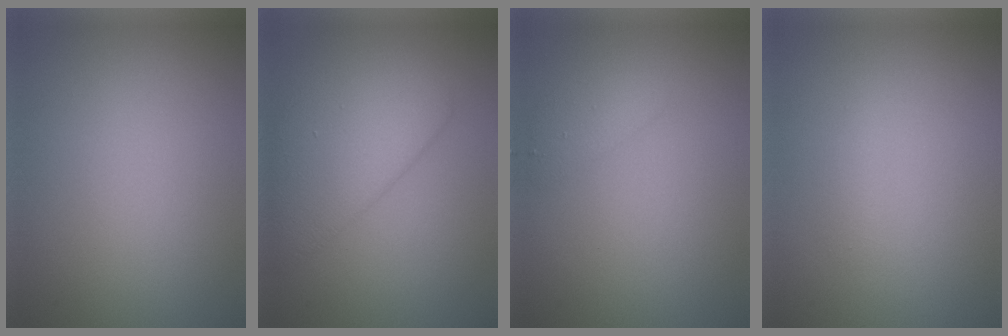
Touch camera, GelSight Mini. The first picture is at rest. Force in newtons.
{"total": 5.4, "press": 5.4, "slide": 0.2}
{"total": 1.7, "press": 1.7, "slide": 0.1}
{"total": 0.7, "press": 0.7, "slide": 0.0}